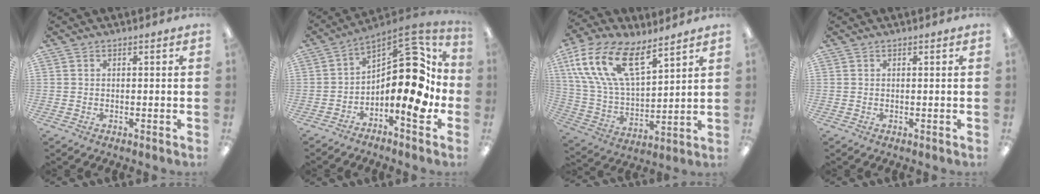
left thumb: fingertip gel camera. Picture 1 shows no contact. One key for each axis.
{"total": 16.7, "fx": 0.7, "fy": 7.8, "fz": 14.7, "tx": -0.195, "ty": -0.018, "tz": 0.011}
{"total": 20.4, "fx": 11.1, "fy": 10.0, "fz": 14.0, "tx": -0.290, "ty": -0.045, "tz": 0.200}
{"total": 0.0}